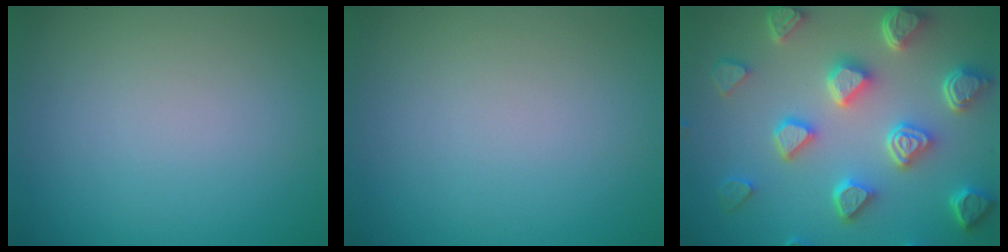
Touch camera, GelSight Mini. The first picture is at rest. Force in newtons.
{"total": 0.0}
{"total": 7.5, "press": 6.0, "slide": 4.6}